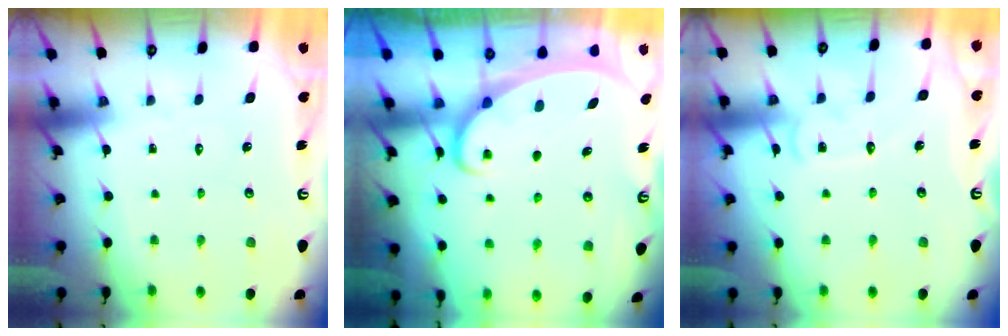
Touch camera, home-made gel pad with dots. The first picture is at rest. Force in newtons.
{"total": 2.3, "press": 2.3, "slide": 0.3}
{"total": 8.5, "press": 8.4, "slide": 0.7}